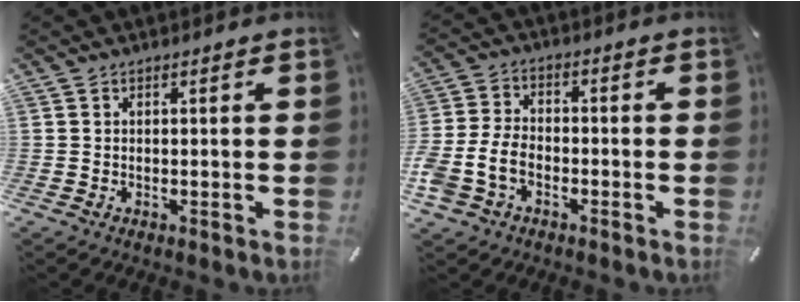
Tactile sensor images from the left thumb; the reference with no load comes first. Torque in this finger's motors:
{"motor_torque": [-0.42, 1.17, 0.64, -0.11, 0.40]}